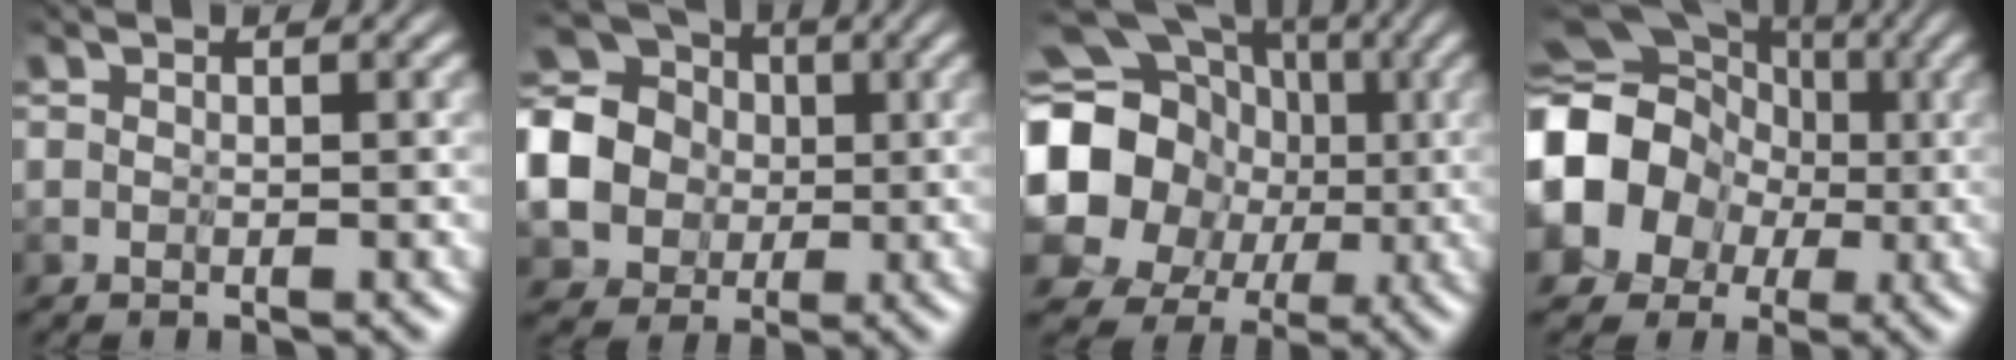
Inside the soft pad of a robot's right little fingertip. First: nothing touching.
{"total": 9.2, "force": [1.2, 8.3, 3.7], "torque": [-0.136, 0.010, 0.002]}
{"total": 19.3, "force": [1.1, 18.0, 6.9], "torque": [-0.189, 0.009, -0.021]}
{"total": 10.9, "force": [-1.2, 10.0, 4.3], "torque": [-0.110, -0.012, -0.053]}